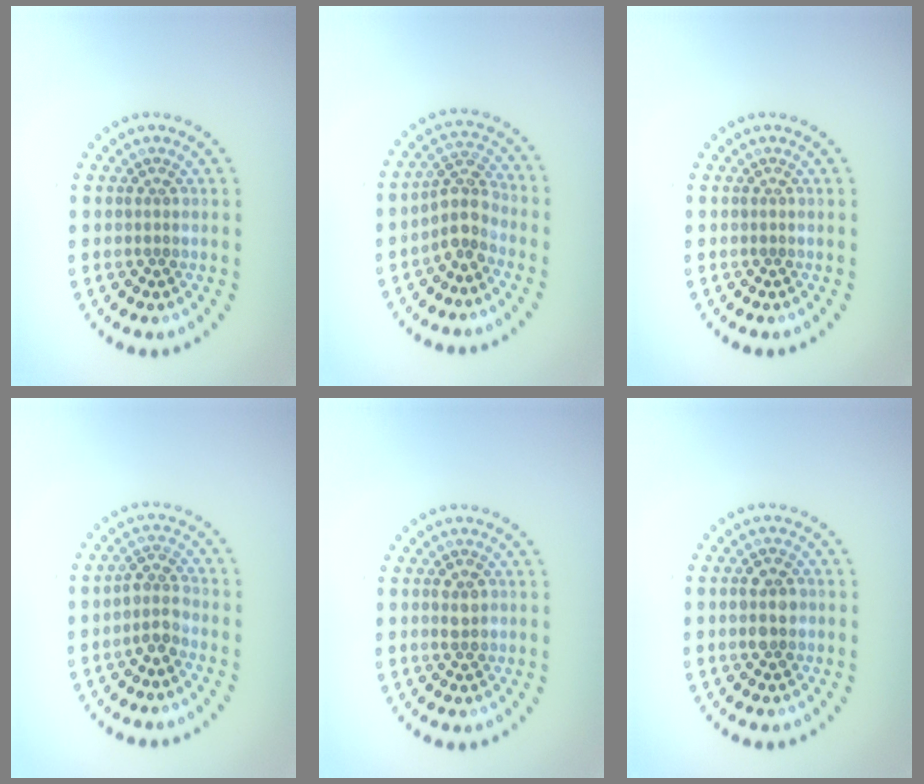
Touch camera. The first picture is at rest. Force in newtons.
{"total": 3.0, "press": 2.4, "slide": 1.9}
{"total": 0.0}
{"total": 2.2, "press": 1.8, "slide": 1.2}
{"total": 1.6, "press": 1.6, "slide": 0.2}
{"total": 2.2, "press": 2.2, "slide": 0.1}